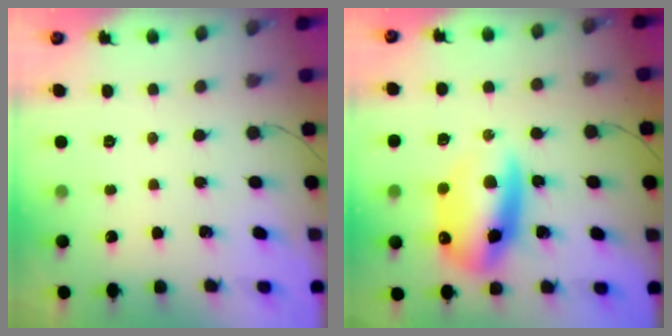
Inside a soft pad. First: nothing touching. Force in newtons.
{"total": 15.8, "press": 15.3, "slide": 3.9}